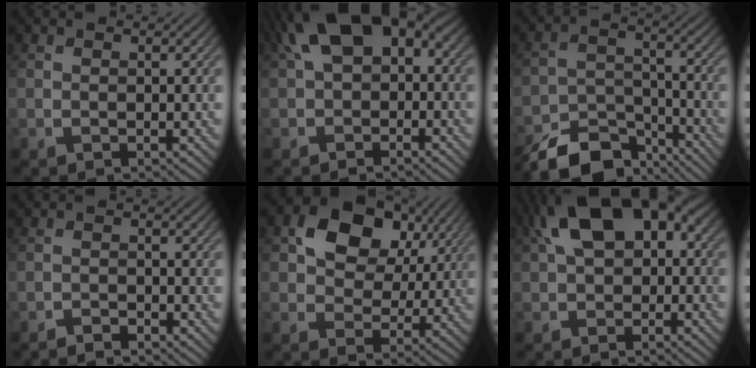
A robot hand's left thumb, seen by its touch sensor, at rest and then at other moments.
{"total": 10.3, "force": [2.2, 6.3, 7.9], "torque": [-0.138, 0.007, 0.027]}
{"total": 11.3, "force": [-9.1, 4.7, 4.7], "torque": [-0.084, -0.018, -0.150]}
{"total": 1.5, "force": [-1.4, 0.2, 0.4], "torque": [-0.006, 0.002, -0.026]}
{"total": 10.9, "force": [4.5, 7.5, 6.4], "torque": [-0.111, 0.006, 0.072]}
{"total": 11.8, "force": [2.6, 7.1, 9.0], "torque": [-0.156, 0.011, 0.034]}